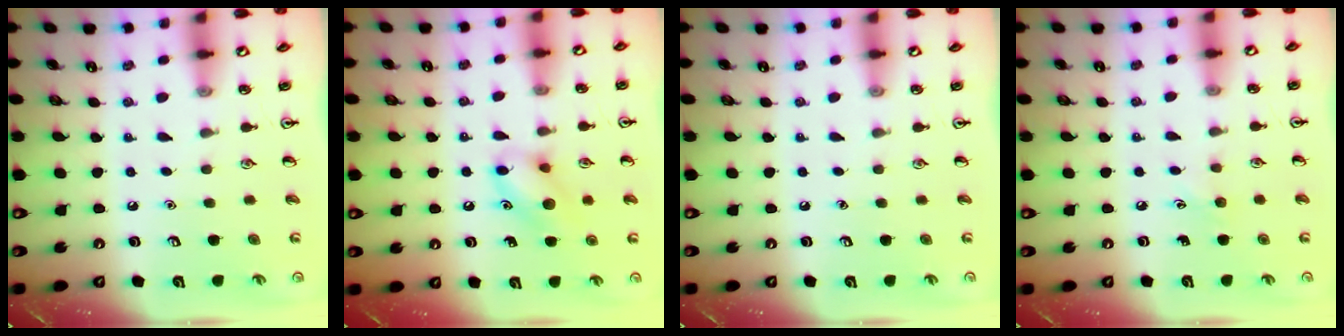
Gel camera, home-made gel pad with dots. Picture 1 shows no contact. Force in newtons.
{"total": 9.8, "press": 9.7, "slide": 1.2}
{"total": 0.0}
{"total": 4.5, "press": 4.2, "slide": 1.6}